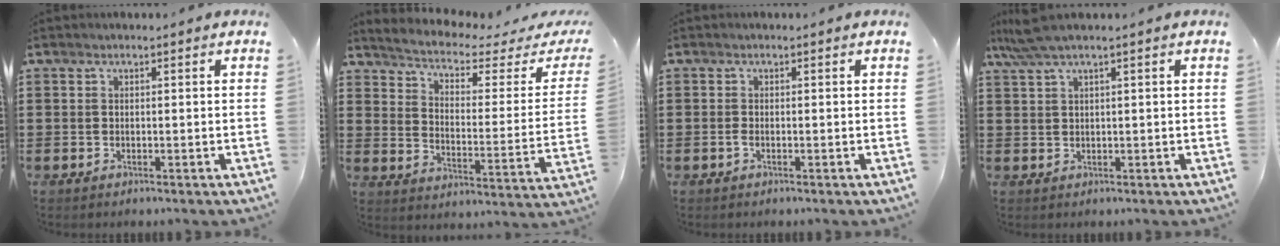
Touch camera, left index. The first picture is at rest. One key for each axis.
{"total": 2.8, "fx": 2.0, "fy": 0.5, "fz": 1.9, "tx": -0.054, "ty": -0.026, "tz": 0.023}
{"total": 0.7, "fx": -0.2, "fy": 0.1, "fz": 0.7, "tx": -0.013, "ty": -0.004, "tz": -0.003}
{"total": 3.4, "fx": 1.9, "fy": 0.1, "fz": 2.8, "tx": -0.065, "ty": 0.001, "tz": 0.031}